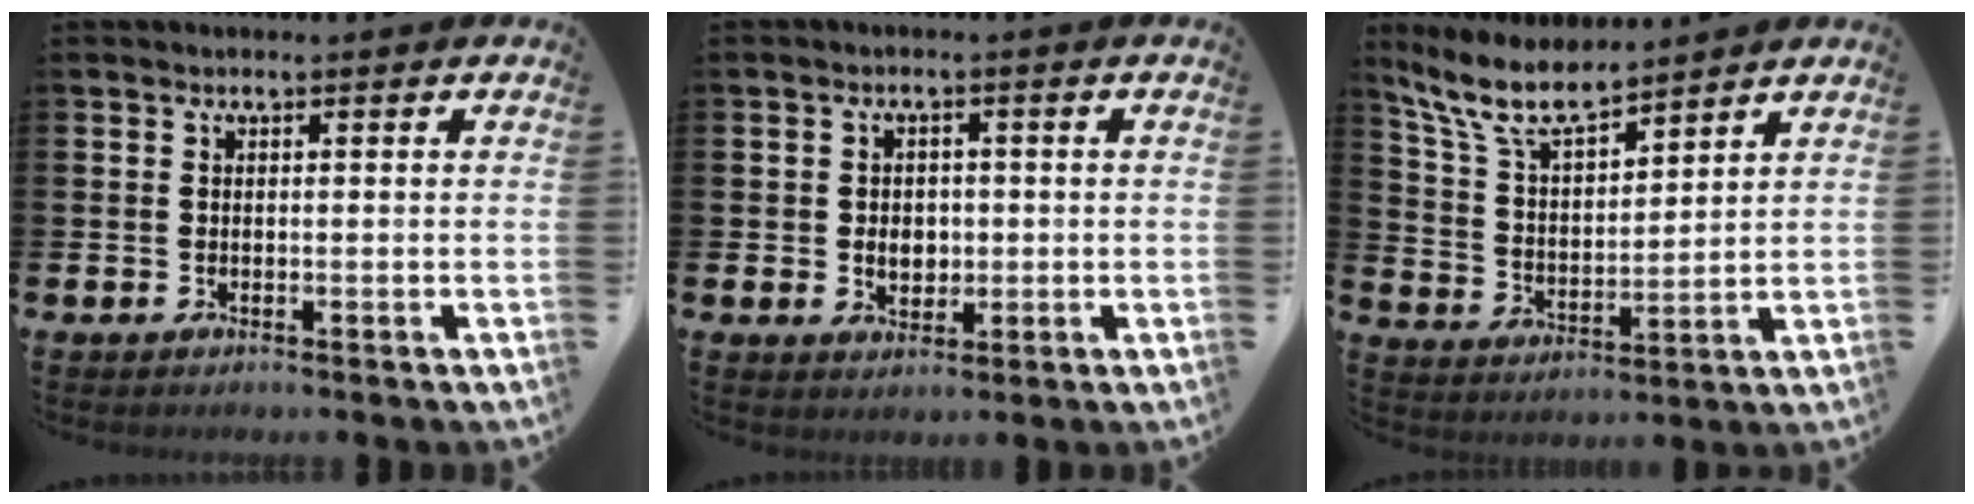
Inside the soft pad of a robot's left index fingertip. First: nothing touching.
{"total": 3.0, "force": [-0.2, 2.5, 1.7], "torque": [-0.021, 0.002, -0.011]}
{"total": 8.3, "force": [7.3, 1.9, 3.6], "torque": [-0.101, -0.030, 0.131]}